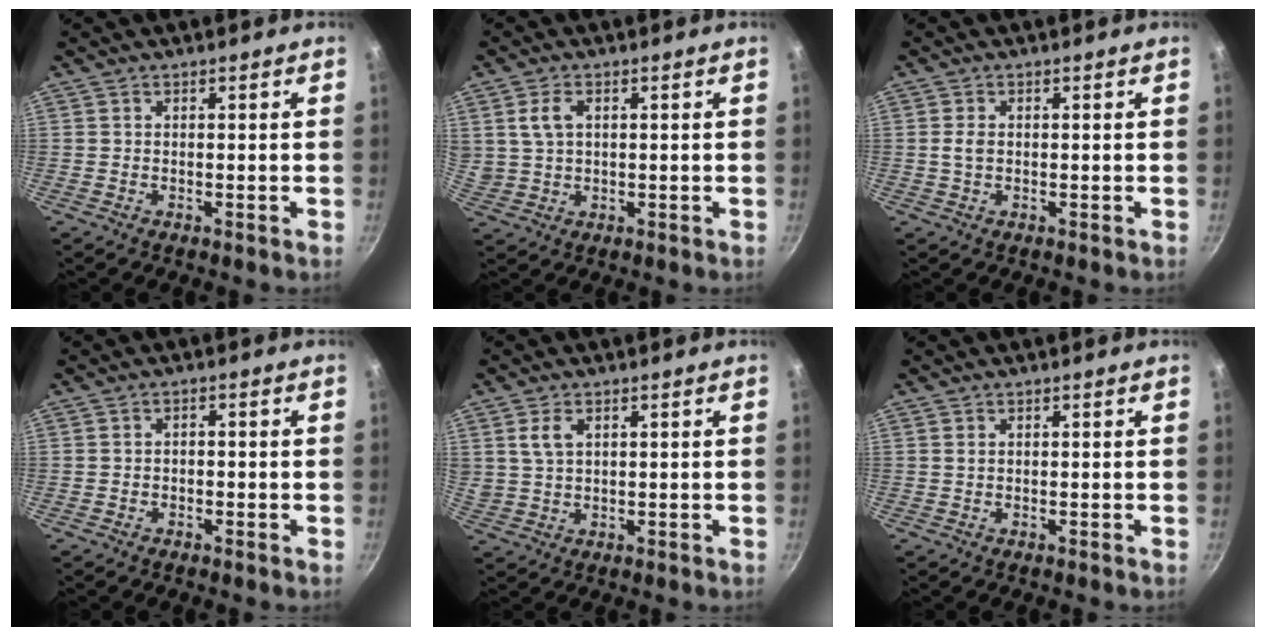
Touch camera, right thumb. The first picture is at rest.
{"total": 5.2, "force": [1.5, 3.5, 3.5], "torque": [-0.059, 0.002, 0.034]}
{"total": 2.0, "force": [0.0, 1.2, 1.5], "torque": [-0.027, 0.004, 0.000]}
{"total": 1.3, "force": [-0.7, 0.9, 0.6], "torque": [-0.013, 0.008, -0.013]}
{"total": 4.3, "force": [1.7, 2.7, 2.9], "torque": [-0.047, -0.003, 0.037]}
{"total": 0.0}